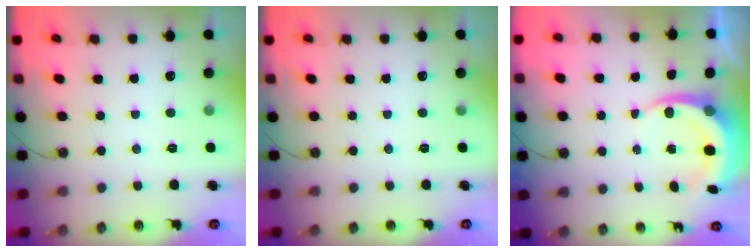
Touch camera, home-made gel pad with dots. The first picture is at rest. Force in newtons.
{"total": 0.0}
{"total": 7.2, "press": 7.0, "slide": 1.4}